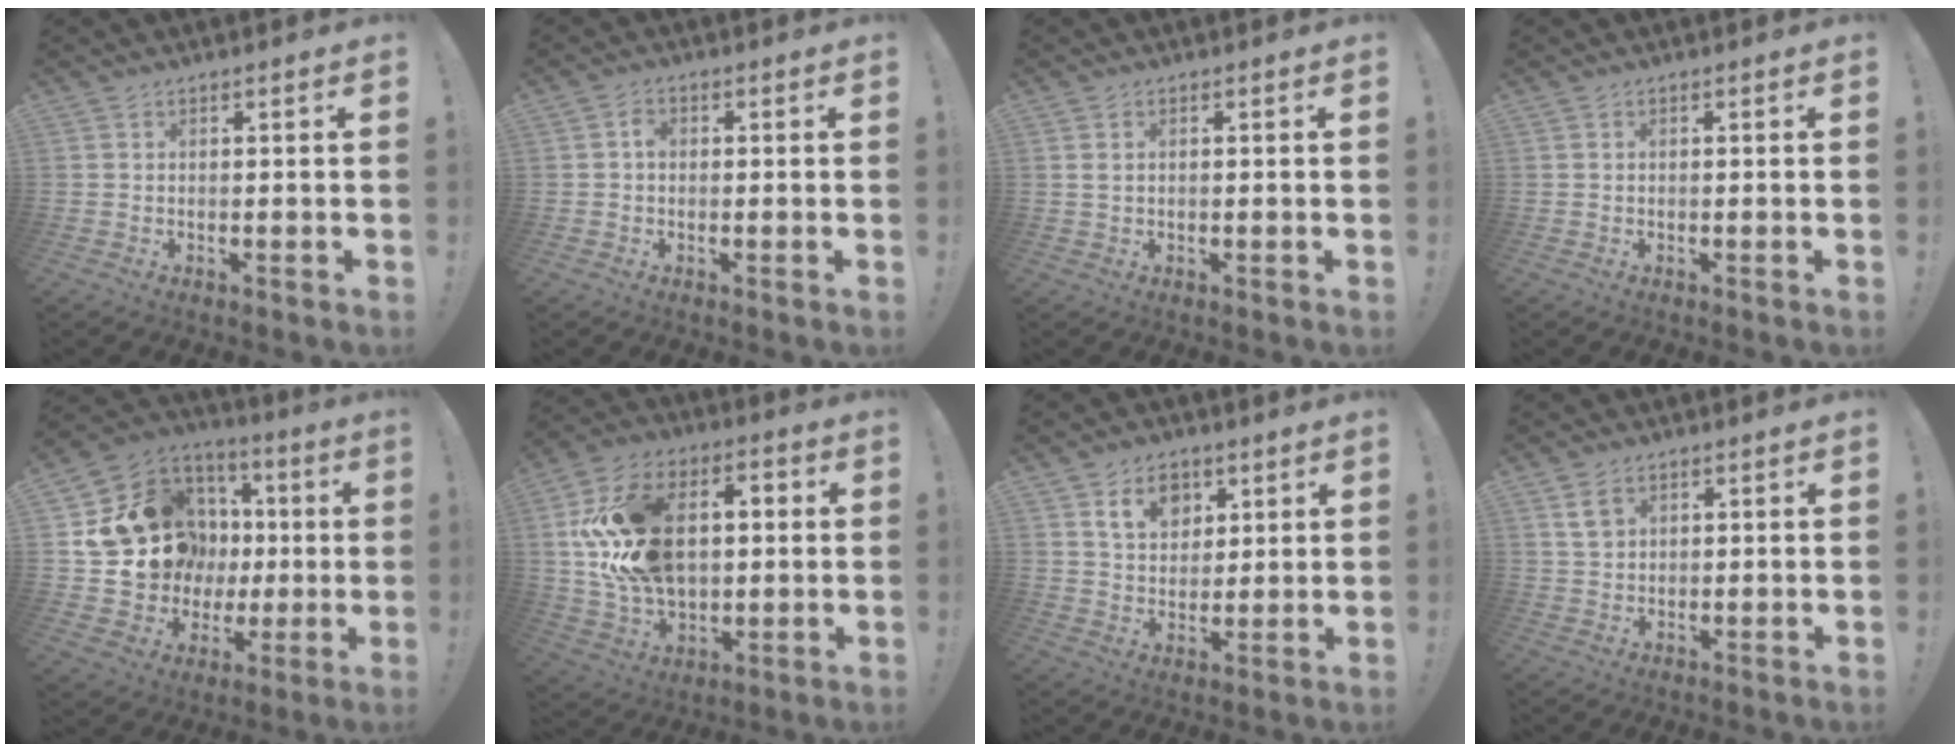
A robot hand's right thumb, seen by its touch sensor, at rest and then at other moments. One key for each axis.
{"total": 2.1, "fx": -0.2, "fy": 1.6, "fz": 1.3, "tx": -0.018, "ty": 0.004, "tz": -0.007}
{"total": 1.3, "fx": 0.8, "fy": 0.6, "fz": 0.8, "tx": -0.017, "ty": 0.005, "tz": 0.014}
{"total": 0.0}
{"total": 19.2, "fx": 4.3, "fy": 16.6, "fz": 8.7, "tx": -0.136, "ty": -0.018, "tz": 0.129}
{"total": 23.5, "fx": 3.0, "fy": 16.4, "fz": 16.6, "tx": -0.277, "ty": 0.008, "tz": 0.064}
{"total": 9.7, "fx": 5.2, "fy": 7.0, "fz": 4.1, "tx": -0.059, "ty": -0.019, "tz": 0.098}
{"total": 4.2, "fx": 2.2, "fy": 3.0, "fz": 1.8, "tx": -0.019, "ty": -0.001, "tz": 0.039}